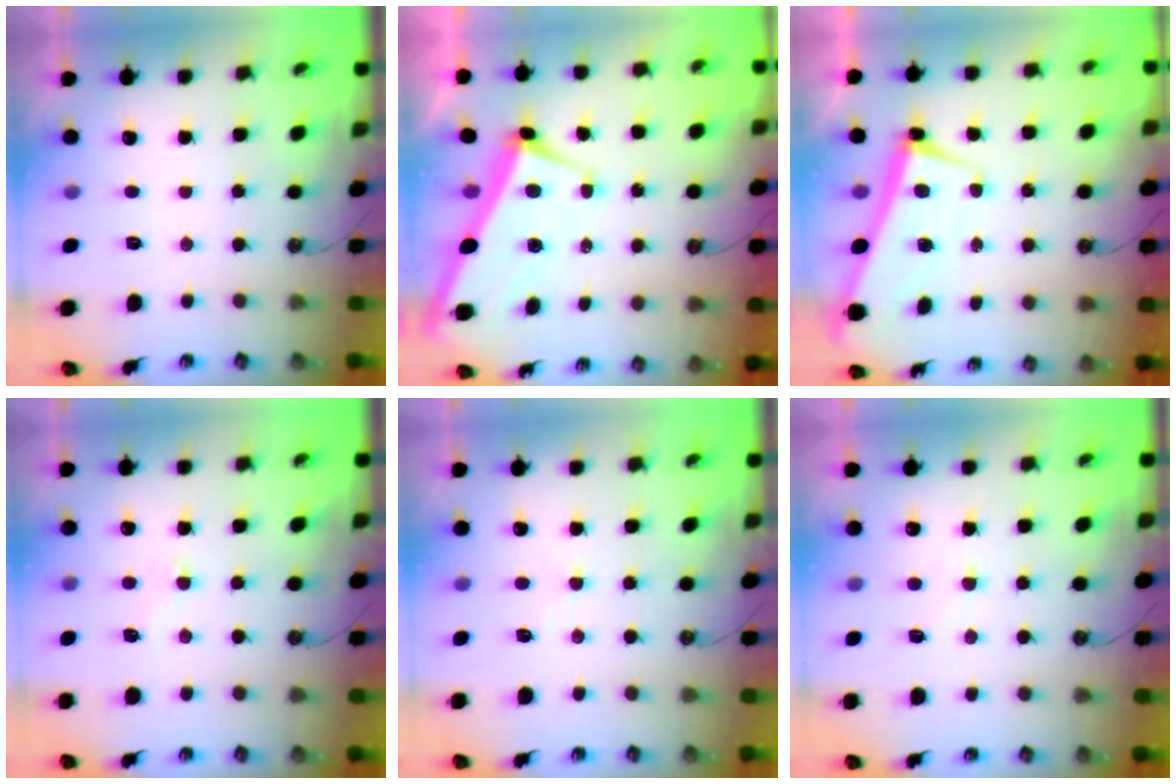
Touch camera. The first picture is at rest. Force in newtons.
{"total": 2.5, "press": 2.3, "slide": 0.9}
{"total": 1.3, "press": 1.0, "slide": 0.8}
{"total": 2.6, "press": 2.5, "slide": 0.9}
{"total": 0.8, "press": 0.4, "slide": 0.6}
{"total": 2.4, "press": 2.2, "slide": 1.0}